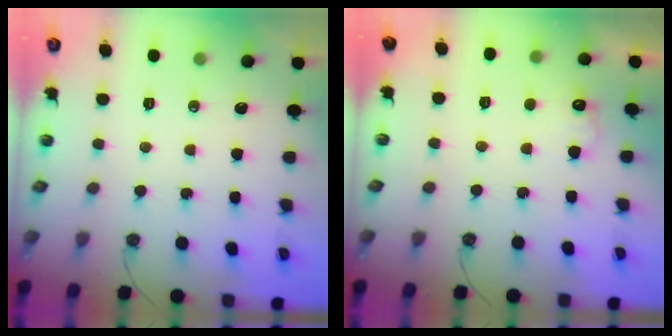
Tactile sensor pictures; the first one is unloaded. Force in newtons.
{"total": 5.7, "press": 5.5, "slide": 1.3}